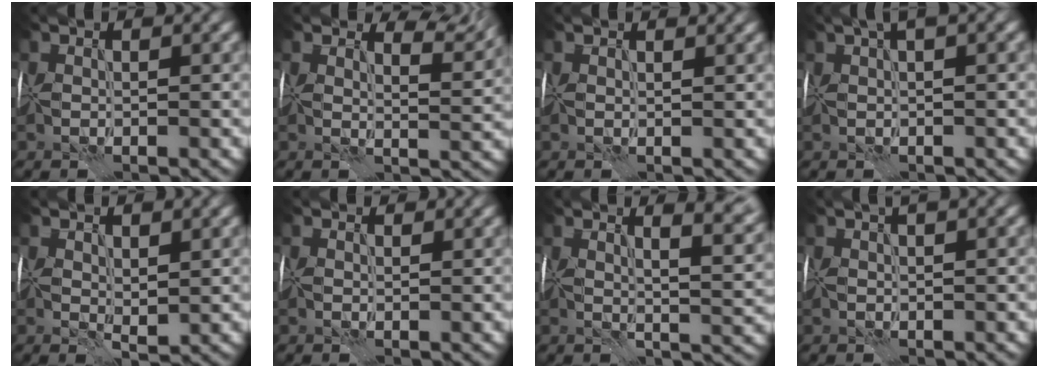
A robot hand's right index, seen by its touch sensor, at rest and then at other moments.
{"total": 4.7, "force": [4.1, 1.2, 1.9], "torque": [-0.029, -0.005, 0.050]}
{"total": 1.1, "force": [1.0, 0.2, 0.5], "torque": [-0.011, 0.002, 0.012]}
{"total": 2.5, "force": [1.2, 0.2, 2.2], "torque": [-0.042, 0.010, 0.021]}
{"total": 1.7, "force": [0.7, 0.4, 1.5], "torque": [-0.025, -0.006, 0.013]}
{"total": 1.7, "force": [1.4, 0.8, 0.7], "torque": [-0.017, 0.003, 0.016]}
{"total": 7.1, "force": [3.6, 2.1, 5.8], "torque": [-0.055, 0.010, 0.043]}
{"total": 2.1, "force": [1.1, 0.3, 1.8], "torque": [-0.026, 0.011, 0.017]}